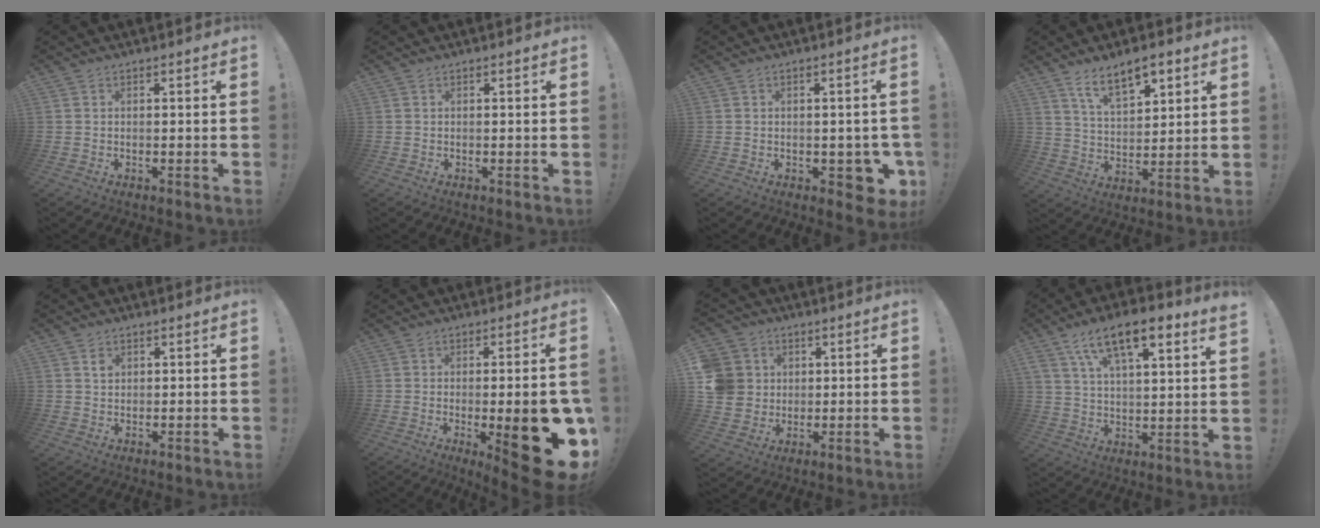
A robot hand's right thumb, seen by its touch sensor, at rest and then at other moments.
{"total": 0.0}
{"total": 6.4, "force": [-1.9, 4.1, 4.5], "torque": [-0.037, 0.010, -0.025]}
{"total": 11.3, "force": [7.2, 4.8, 7.2], "torque": [-0.116, -0.029, 0.130]}
{"total": 1.9, "force": [0.9, 1.5, 0.7], "torque": [0.005, -0.006, 0.013]}
{"total": 20.3, "force": [-5.0, 5.7, 18.8], "torque": [-0.226, 0.011, -0.056]}
{"total": 9.7, "force": [1.6, 9.1, 2.9], "torque": [-0.064, -0.002, 0.038]}
{"total": 13.3, "force": [8.6, 4.3, 9.2], "torque": [-0.165, -0.037, 0.149]}